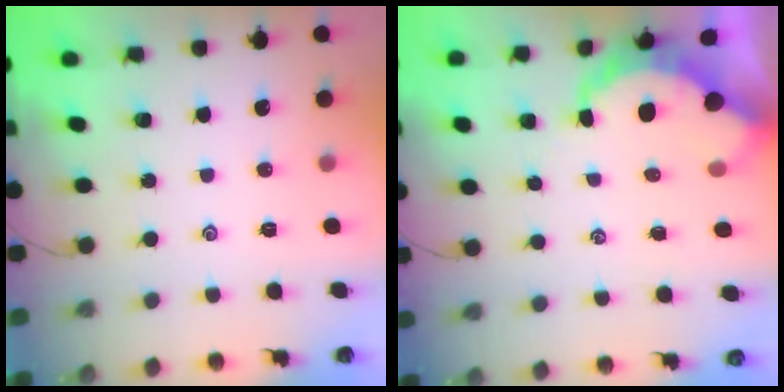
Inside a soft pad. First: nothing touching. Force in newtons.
{"total": 7.4, "press": 7.3, "slide": 0.8}